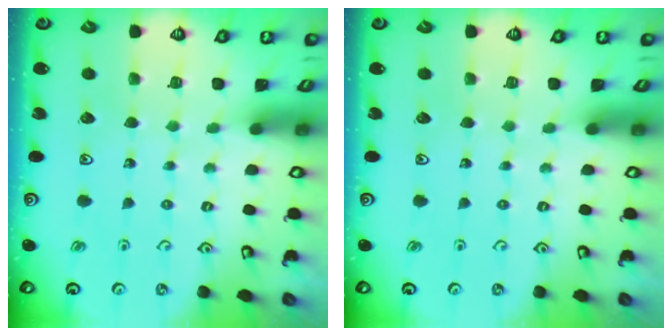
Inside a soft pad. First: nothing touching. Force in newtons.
{"total": 0.0}